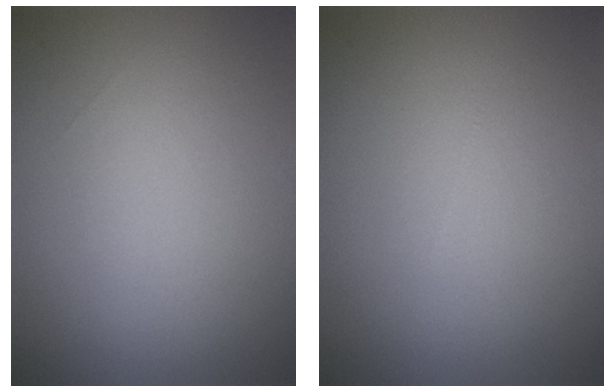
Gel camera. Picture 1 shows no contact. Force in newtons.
{"total": 0.0}